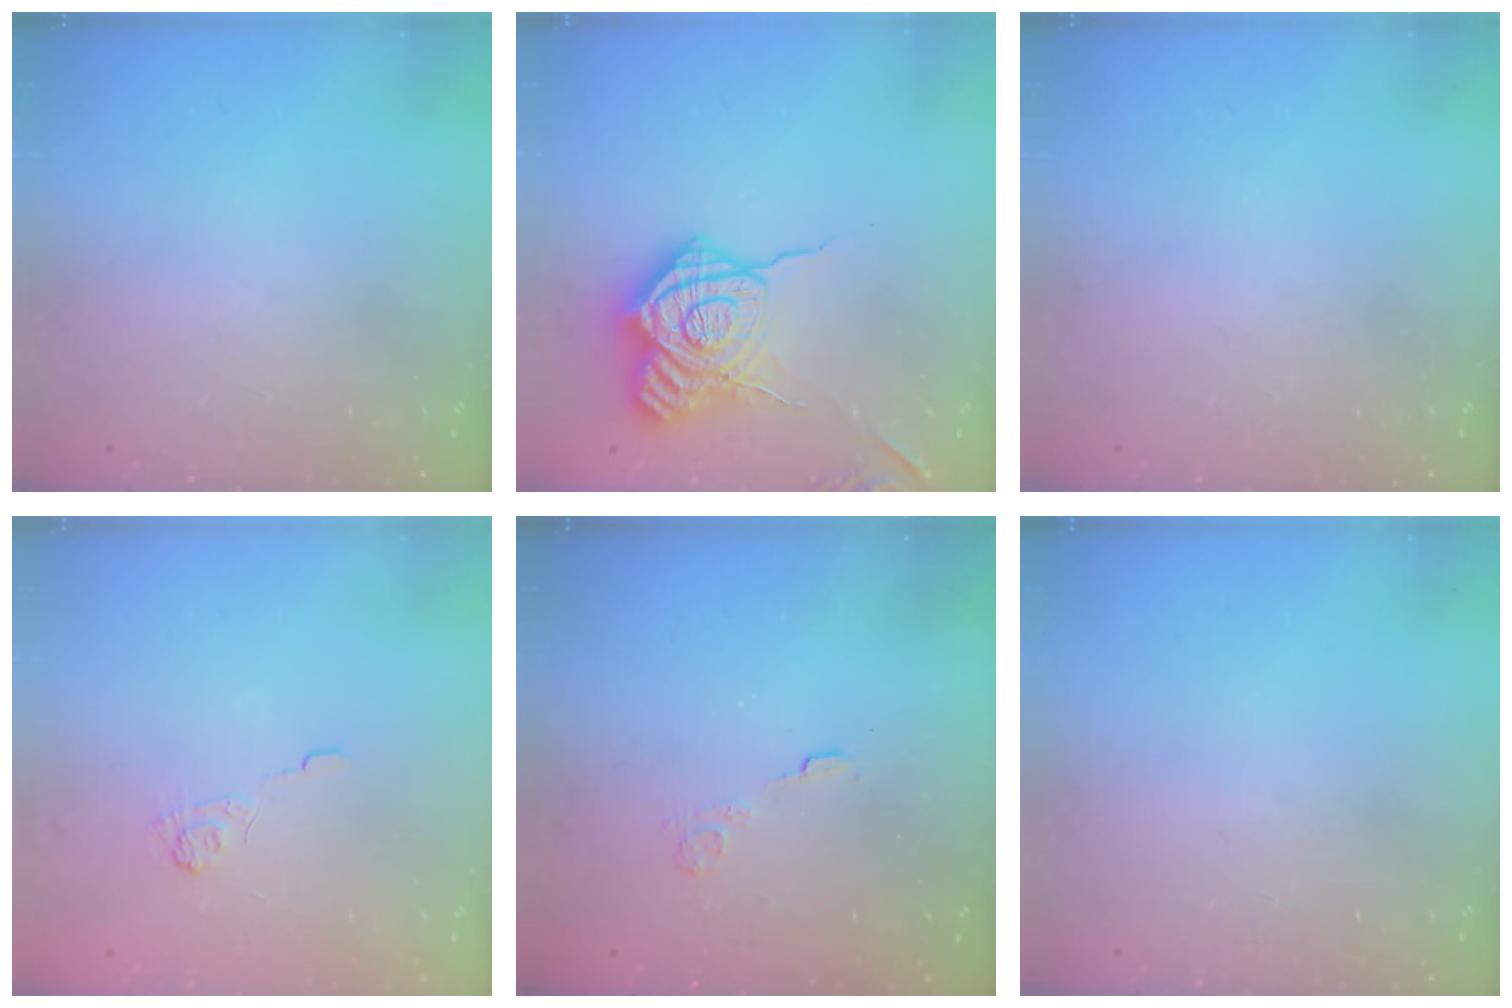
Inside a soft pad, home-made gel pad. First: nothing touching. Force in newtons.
{"total": 19.7, "press": 19.7, "slide": 1.0}
{"total": 0.0}
{"total": 2.5, "press": 2.1, "slide": 1.4}
{"total": 2.7, "press": 2.3, "slide": 1.4}
{"total": 0.0}